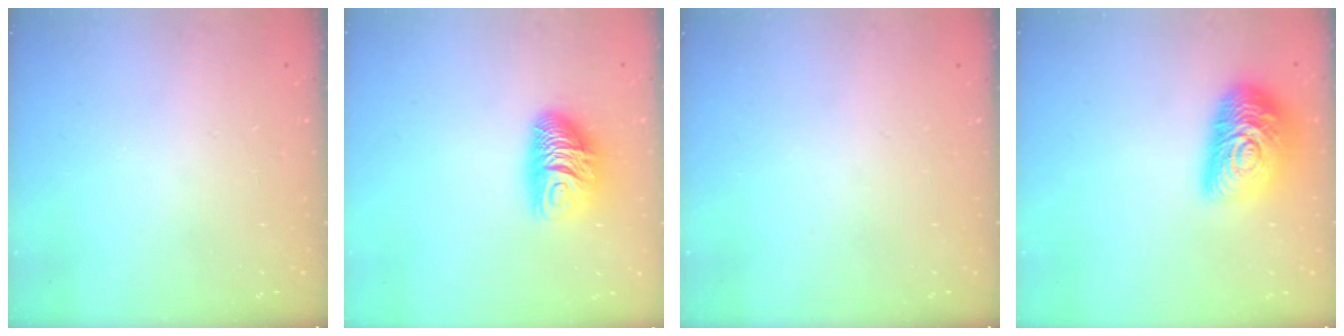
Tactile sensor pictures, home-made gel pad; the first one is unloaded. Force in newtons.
{"total": 10.6, "press": 10.6, "slide": 0.9}
{"total": 0.0}
{"total": 17.5, "press": 17.5, "slide": 0.8}